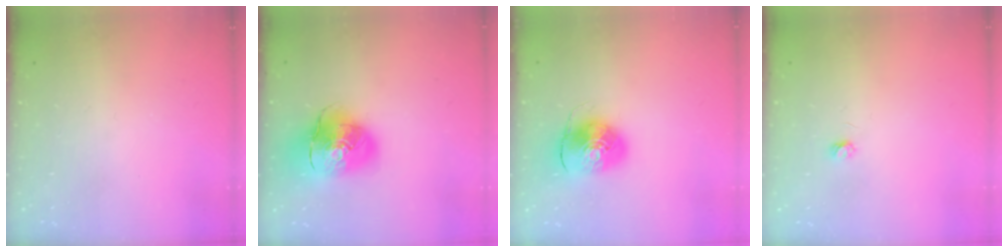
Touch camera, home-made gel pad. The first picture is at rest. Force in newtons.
{"total": 17.0, "press": 16.8, "slide": 2.6}
{"total": 9.4, "press": 9.2, "slide": 1.5}
{"total": 2.9, "press": 2.9, "slide": 0.3}